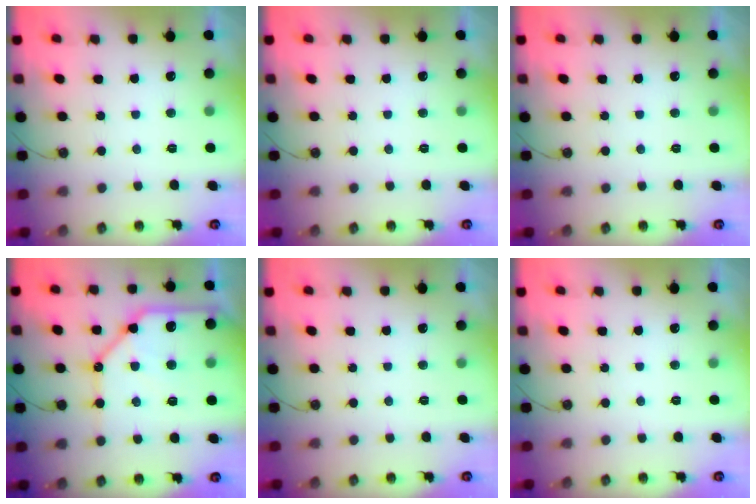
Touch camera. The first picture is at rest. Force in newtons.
{"total": 0.0}
{"total": 0.0}
{"total": 20.4, "press": 20.2, "slide": 2.5}
{"total": 0.0}
{"total": 0.0}